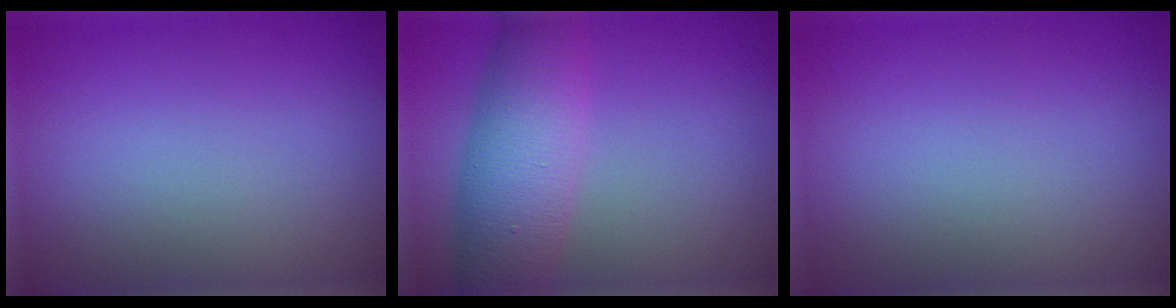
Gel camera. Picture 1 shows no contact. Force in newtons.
{"total": 7.0, "press": 7.0, "slide": 0.2}
{"total": 0.0}